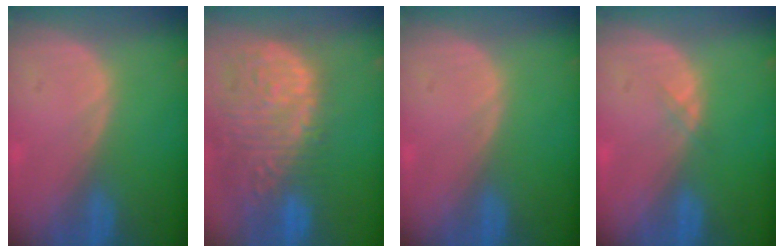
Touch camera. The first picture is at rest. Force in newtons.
{"total": 14.9, "press": 12.3, "slide": 8.3}
{"total": 0.0}
{"total": 0.6, "press": 0.6, "slide": 0.1}